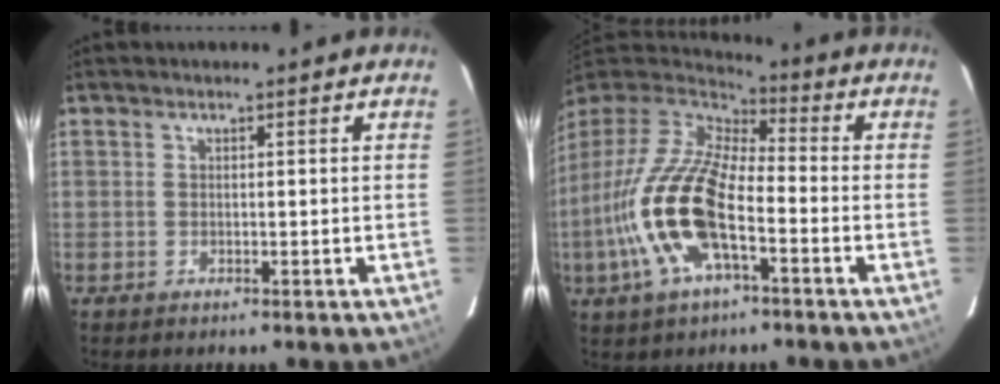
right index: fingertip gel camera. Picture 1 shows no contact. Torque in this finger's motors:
{"motor_torque": [2.14, 0.00, 1.05, 0.21]}